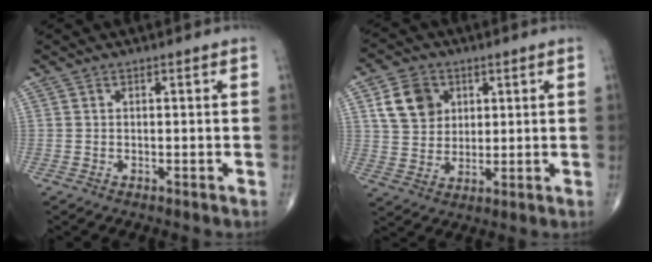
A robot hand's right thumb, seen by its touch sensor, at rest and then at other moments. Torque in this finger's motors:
{"motor_torque": [0.03, 1.44, 0.23, -0.10, 0.01]}